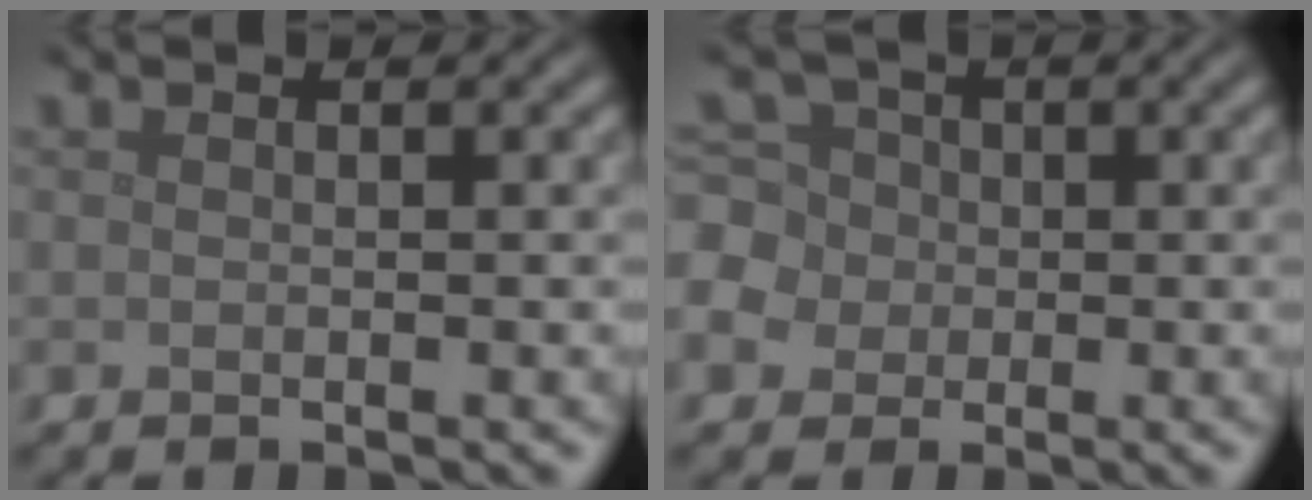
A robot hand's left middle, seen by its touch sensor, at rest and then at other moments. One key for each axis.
{"total": 6.7, "fx": -0.7, "fy": 6.3, "fz": 2.3, "tx": -0.060, "ty": 0.027, "tz": -0.045}